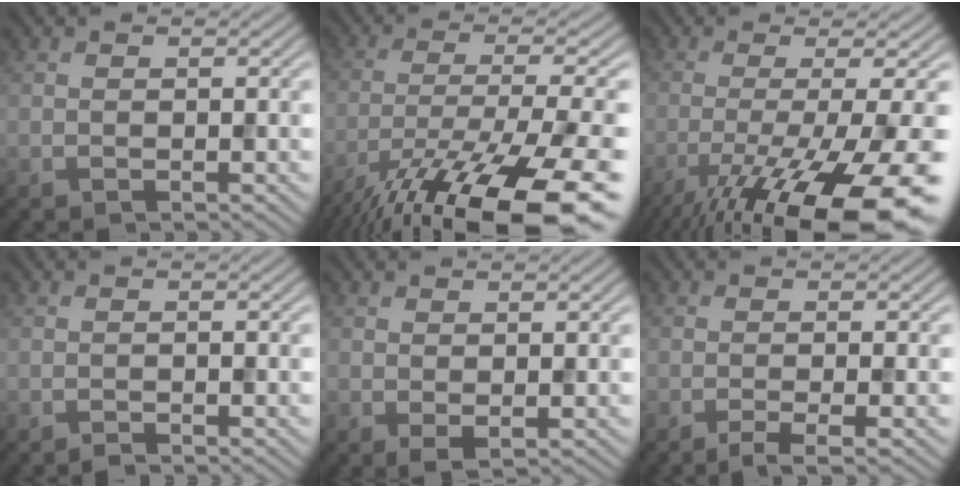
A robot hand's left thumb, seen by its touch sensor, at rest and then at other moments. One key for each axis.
{"total": 18.2, "fx": -12.8, "fy": 4.1, "fz": 12.2, "tx": -0.215, "ty": -0.043, "tz": -0.206}
{"total": 16.9, "fx": -8.7, "fy": 3.8, "fz": 14.0, "tx": -0.205, "ty": -0.015, "tz": -0.137}
{"total": 0.6, "fx": -0.6, "fy": 0.0, "fz": 0.2, "tx": -0.002, "ty": 0.002, "tz": -0.013}
{"total": 1.1, "fx": 0.2, "fy": 0.5, "fz": 0.9, "tx": -0.020, "ty": -0.003, "tz": 0.006}
{"total": 2.8, "fx": -1.5, "fy": 0.3, "fz": 2.3, "tx": -0.030, "ty": 0.006, "tz": -0.035}